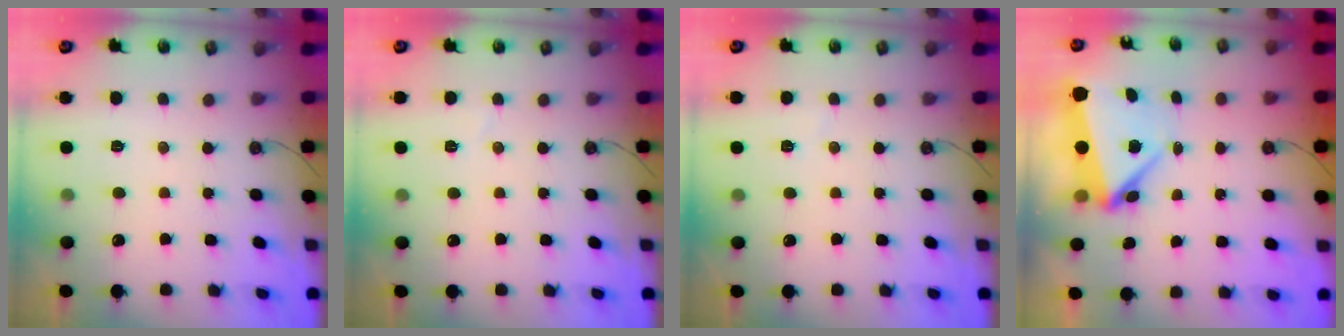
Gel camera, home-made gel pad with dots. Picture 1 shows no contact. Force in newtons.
{"total": 2.7, "press": 2.5, "slide": 1.1}
{"total": 3.8, "press": 2.9, "slide": 2.4}
{"total": 7.2, "press": 7.1, "slide": 1.0}